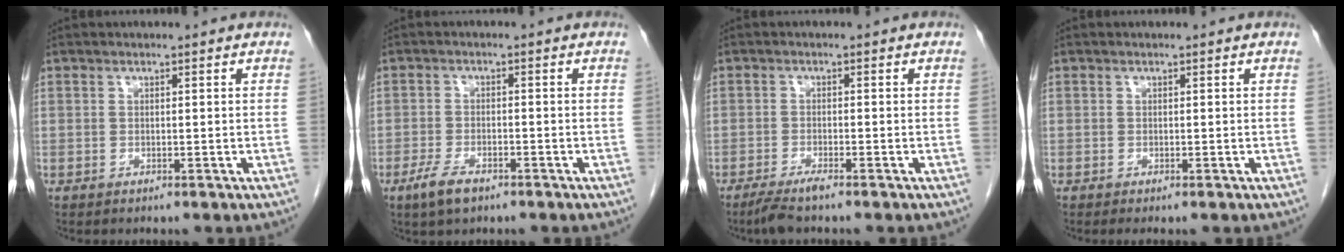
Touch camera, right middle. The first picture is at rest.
{"total": 4.1, "force": [-2.7, 1.5, 2.8], "torque": [-0.064, -0.003, -0.046]}
{"total": 3.1, "force": [-2.5, 0.0, 1.9], "torque": [-0.040, -0.007, -0.049]}
{"total": 0.5, "force": [-0.4, 0.0, 0.3], "torque": [-0.005, -0.002, -0.007]}